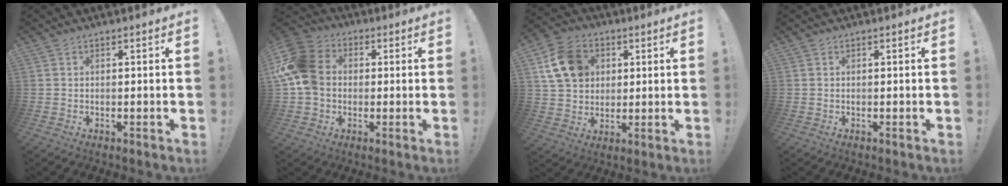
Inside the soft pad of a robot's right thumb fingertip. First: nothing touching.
{"total": 15.5, "force": [0.6, 12.3, 9.3], "torque": [-0.183, 0.019, 0.016]}
{"total": 13.7, "force": [4.4, 11.2, 6.6], "torque": [-0.099, -0.004, 0.095]}
{"total": 0.0}